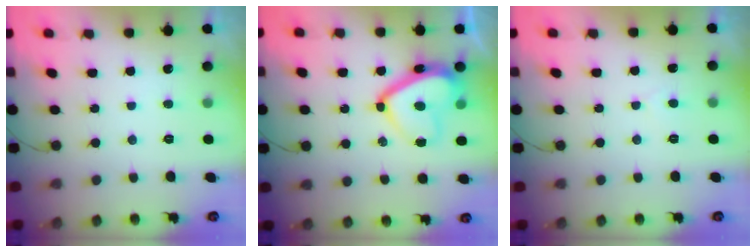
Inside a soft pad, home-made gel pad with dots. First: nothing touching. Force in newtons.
{"total": 14.5, "press": 14.4, "slide": 1.8}
{"total": 2.9, "press": 2.9, "slide": 0.4}